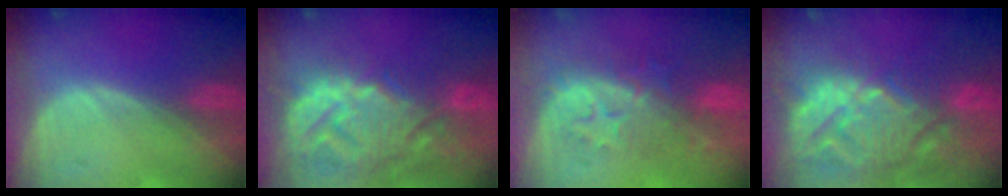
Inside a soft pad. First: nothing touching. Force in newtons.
{"total": 14.3, "press": 12.3, "slide": 7.4}
{"total": 9.2, "press": 8.7, "slide": 3.2}
{"total": 14.7, "press": 12.6, "slide": 7.5}